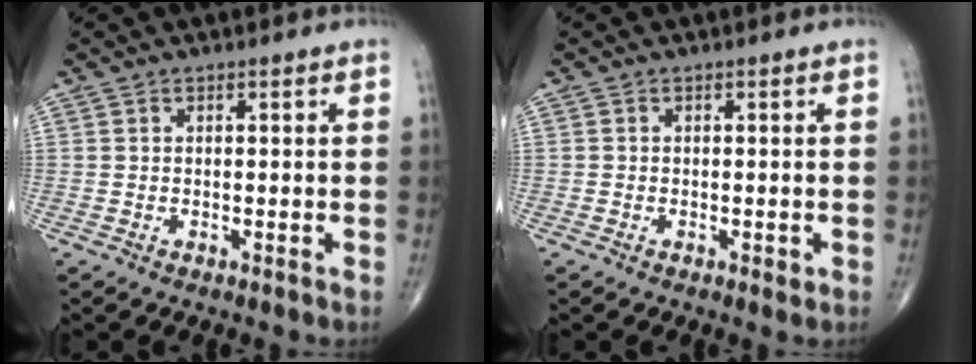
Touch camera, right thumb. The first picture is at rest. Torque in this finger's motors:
{"motor_torque": [-0.08, 0.27, -0.10, -0.06, 0.00]}